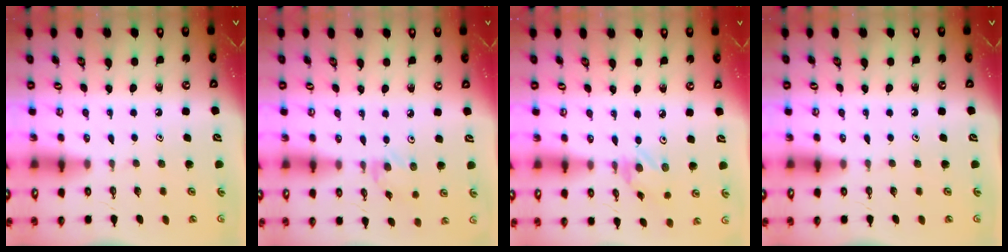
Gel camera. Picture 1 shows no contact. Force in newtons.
{"total": 4.1, "press": 4.1, "slide": 0.6}
{"total": 1.3, "press": 1.3, "slide": 0.1}
{"total": 0.0}